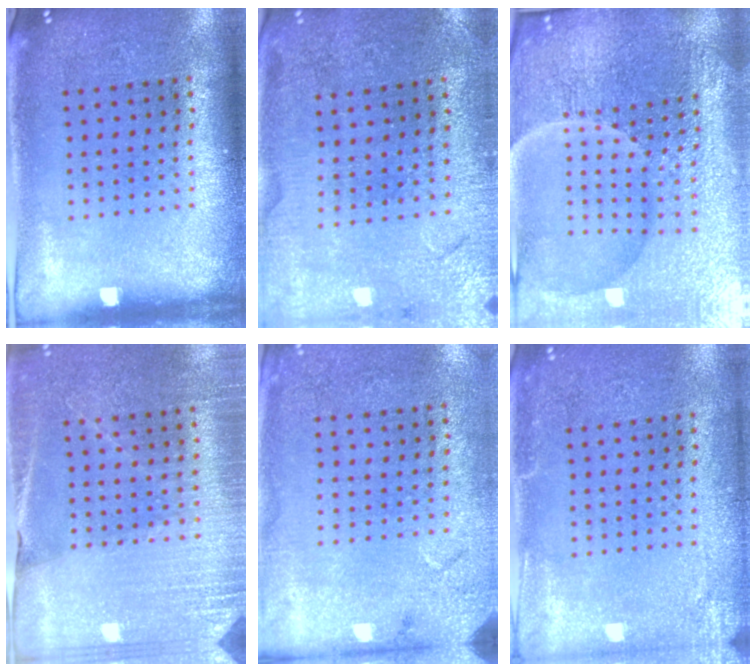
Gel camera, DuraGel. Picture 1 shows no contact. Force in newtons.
{"total": 0.7, "press": 0.7, "slide": 0.1}
{"total": 6.3, "press": 5.7, "slide": 2.7}
{"total": 2.8, "press": 2.8, "slide": 0.2}
{"total": 2.7, "press": 2.2, "slide": 1.6}
{"total": 2.3, "press": 2.3, "slide": 0.3}